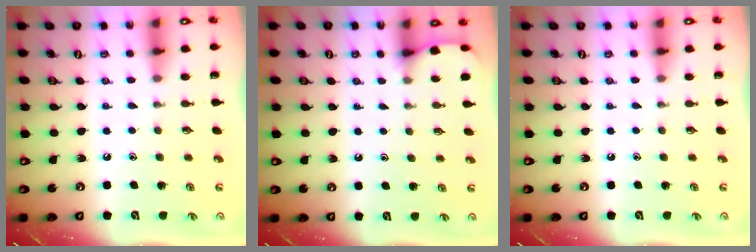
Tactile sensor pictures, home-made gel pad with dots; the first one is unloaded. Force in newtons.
{"total": 2.6, "press": 2.6, "slide": 0.2}
{"total": 0.0}